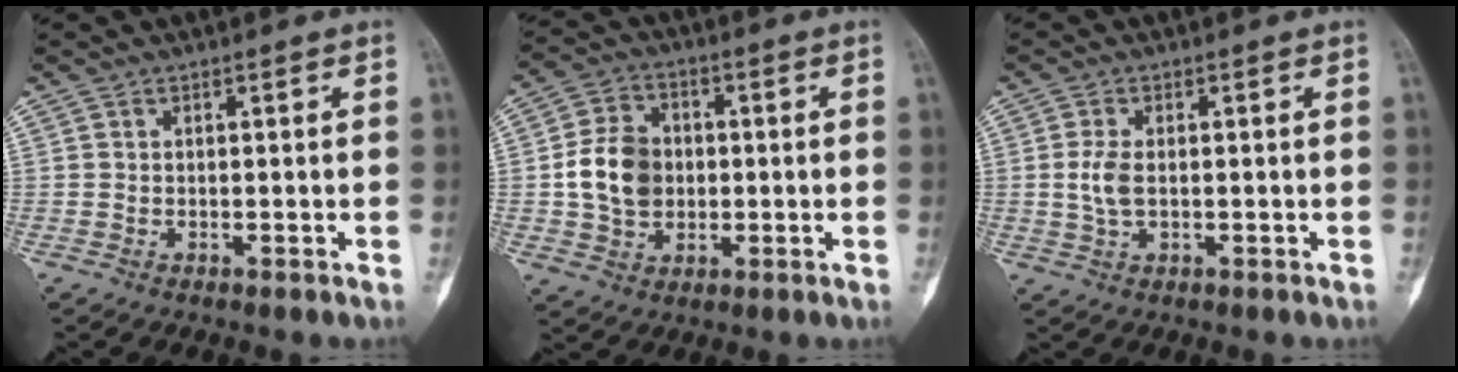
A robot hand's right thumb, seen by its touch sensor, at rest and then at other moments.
{"total": 10.5, "force": [-0.2, 8.3, 6.4], "torque": [-0.094, 0.011, -0.005]}
{"total": 4.0, "force": [-0.1, 2.1, 3.4], "torque": [-0.080, 0.001, -0.001]}